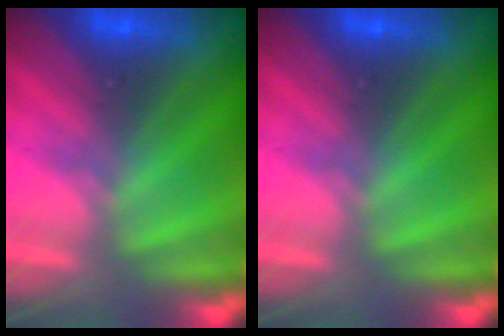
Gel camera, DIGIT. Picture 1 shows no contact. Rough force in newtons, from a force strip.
{"total": 0.0}